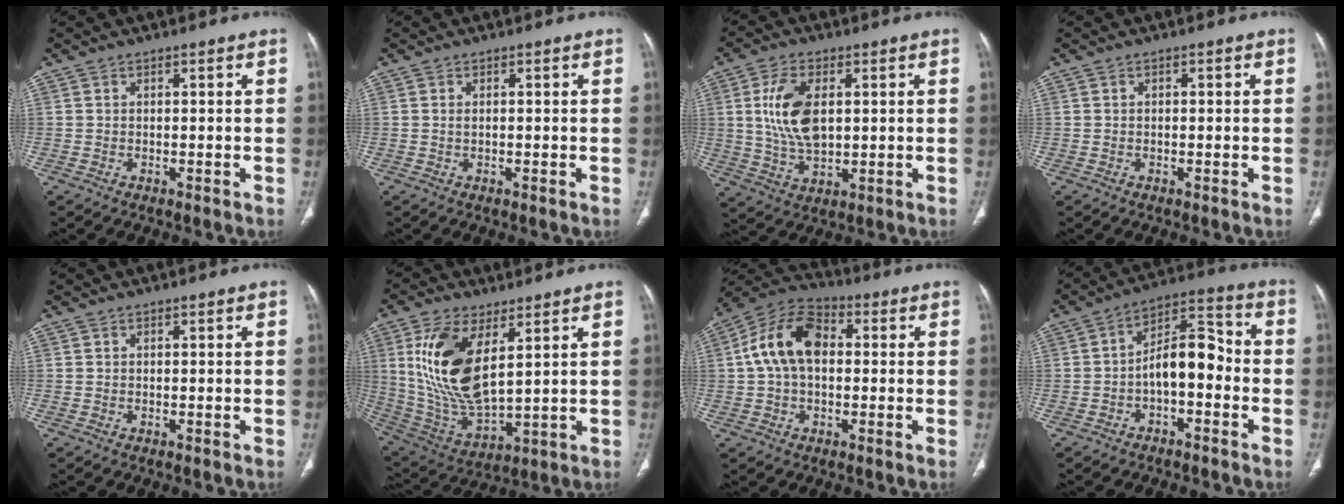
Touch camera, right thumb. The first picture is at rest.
{"total": 0.7, "force": [0.0, 0.1, 0.7], "torque": [-0.017, -0.003, 0.002]}
{"total": 11.2, "force": [2.0, 6.2, 9.1], "torque": [-0.177, -0.008, 0.045]}
{"total": 0.6, "force": [0.1, 0.3, 0.5], "torque": [-0.009, 0.002, 0.002]}
{"total": 0.0}
{"total": 17.7, "force": [5.8, 8.1, 14.6], "torque": [-0.287, -0.028, 0.128]}
{"total": 12.8, "force": [1.3, 8.2, 9.7], "torque": [-0.178, 0.033, 0.013]}
{"total": 10.2, "force": [-2.3, 5.3, 8.4], "torque": [-0.118, 0.050, -0.048]}